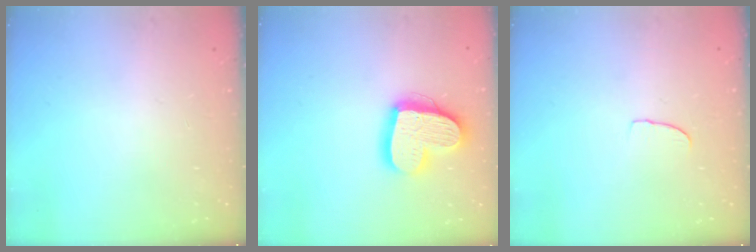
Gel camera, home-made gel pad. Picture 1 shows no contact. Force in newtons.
{"total": 18.1, "press": 18.0, "slide": 1.8}
{"total": 4.2, "press": 4.2, "slide": 0.4}